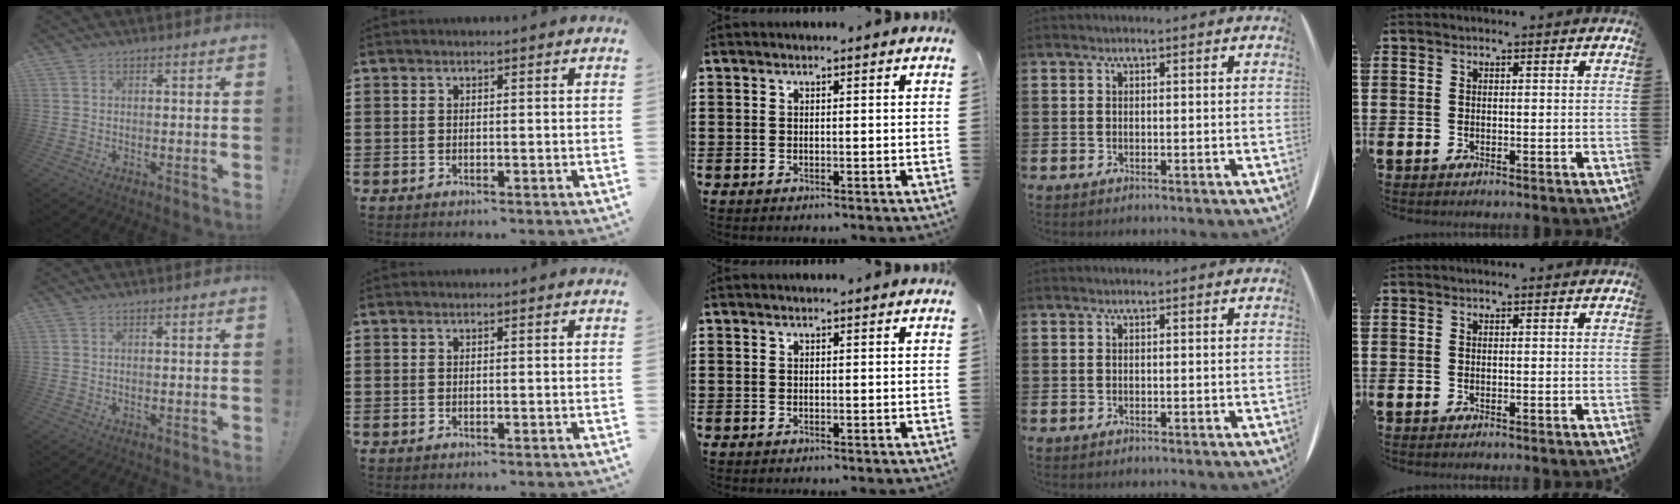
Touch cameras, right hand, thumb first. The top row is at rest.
{}